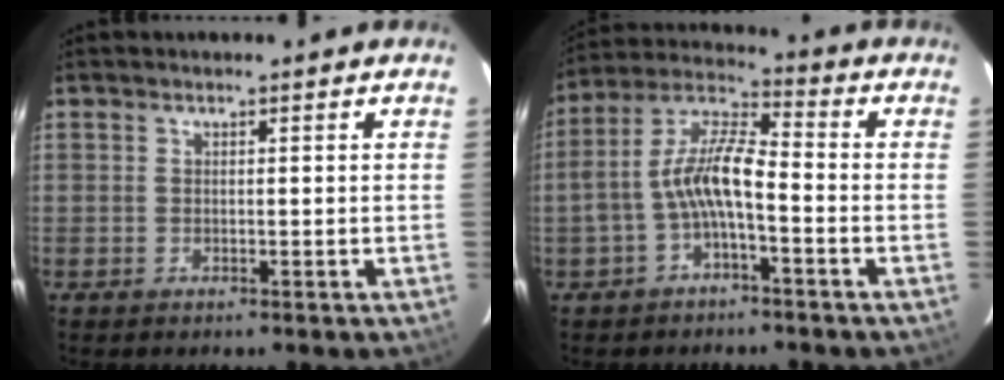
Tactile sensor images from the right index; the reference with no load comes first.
{"total": 9.4, "force": [-3.0, 2.8, 8.4], "torque": [-0.182, 0.016, -0.056]}